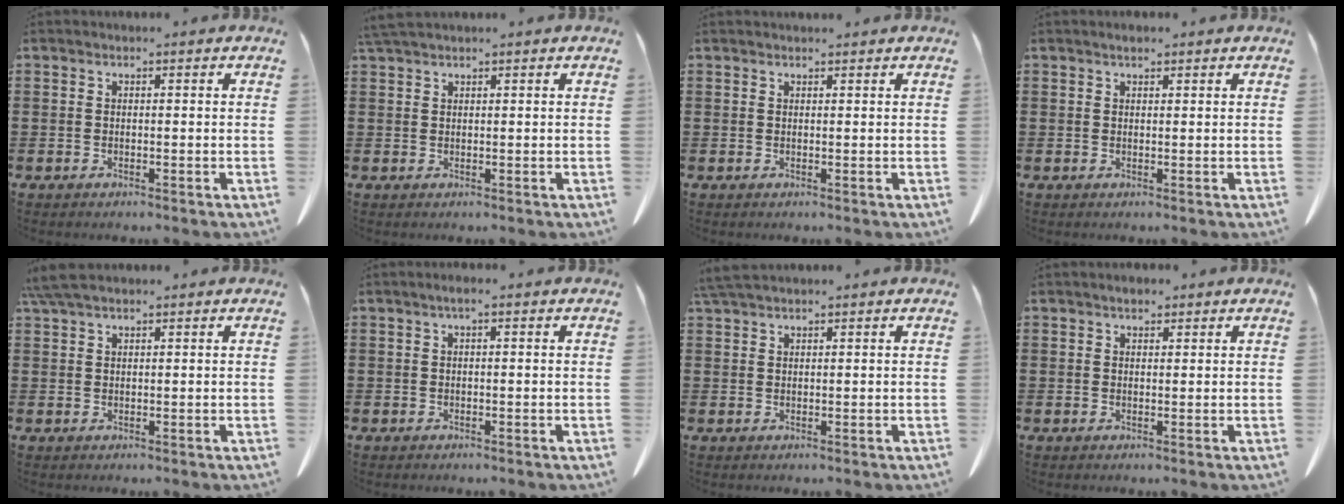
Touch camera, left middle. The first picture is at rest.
{"total": 1.8, "force": [1.6, 0.1, 0.8], "torque": [-0.020, -0.001, 0.031]}
{"total": 0.7, "force": [0.6, 0.1, 0.1], "torque": [-0.005, -0.001, 0.013]}
{"total": 1.1, "force": [0.9, 0.3, 0.5], "torque": [-0.011, 0.002, 0.017]}
{"total": 3.5, "force": [2.6, 0.8, 2.1], "torque": [-0.048, 0.003, 0.051]}
{"total": 1.0, "force": [0.1, 0.1, 1.0], "torque": [-0.018, 0.001, 0.002]}
{"total": 2.5, "force": [2.1, 0.3, 1.2], "torque": [-0.029, 0.003, 0.041]}
{"total": 1.7, "force": [1.4, 0.7, 0.6], "torque": [-0.008, 0.000, 0.025]}